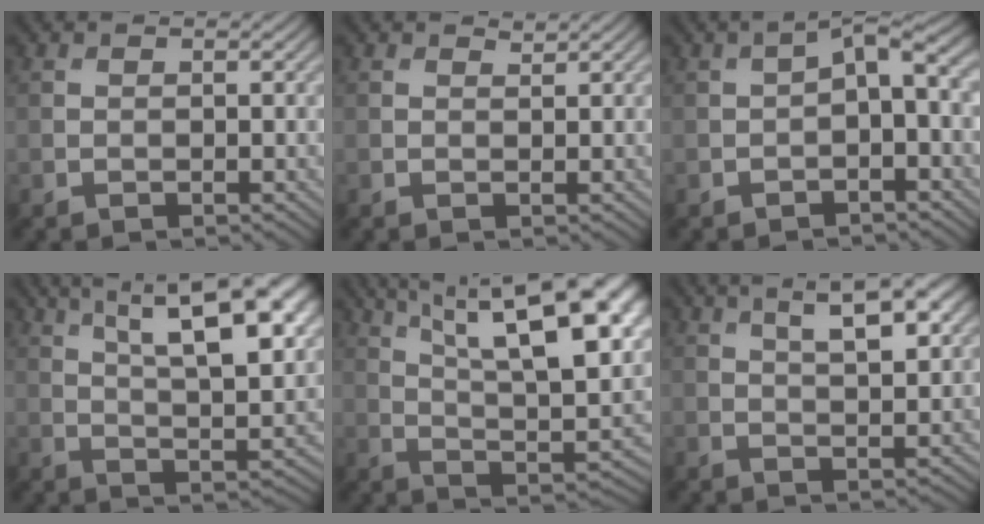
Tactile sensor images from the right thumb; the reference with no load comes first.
{"total": 0.7, "force": [0.7, 0.1, 0.2], "torque": [-0.004, -0.004, 0.014]}
{"total": 3.9, "force": [-0.3, 1.6, 3.6], "torque": [-0.057, 0.001, -0.008]}
{"total": 16.3, "force": [7.9, 5.9, 13.0], "torque": [-0.192, 0.019, 0.115]}
{"total": 20.2, "force": [9.5, 7.8, 16.1], "torque": [-0.245, 0.038, 0.148]}
{"total": 8.3, "force": [4.1, 2.6, 6.7], "torque": [-0.103, 0.011, 0.064]}